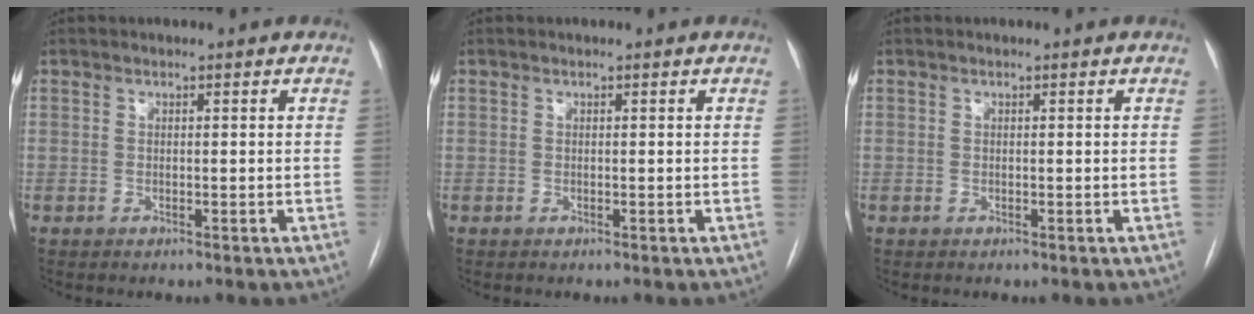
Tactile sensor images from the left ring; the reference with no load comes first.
{"total": 0.0}
{"total": 0.0}